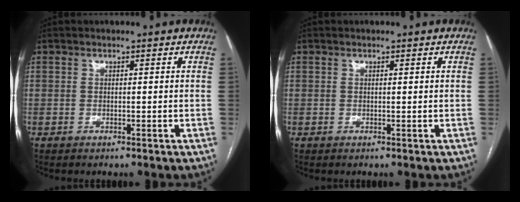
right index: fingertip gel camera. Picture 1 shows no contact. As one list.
[{"total": 0.0}]